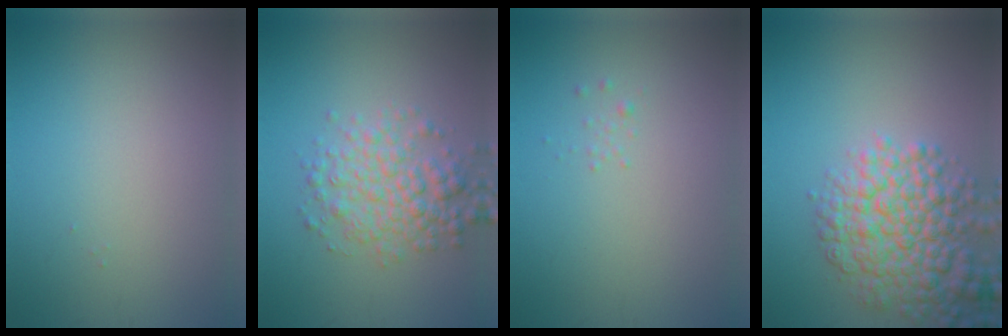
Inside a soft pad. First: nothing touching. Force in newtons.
{"total": 4.4, "press": 4.4, "slide": 0.0}
{"total": 0.7, "press": 0.7, "slide": 0.1}
{"total": 7.2, "press": 7.2, "slide": 0.3}